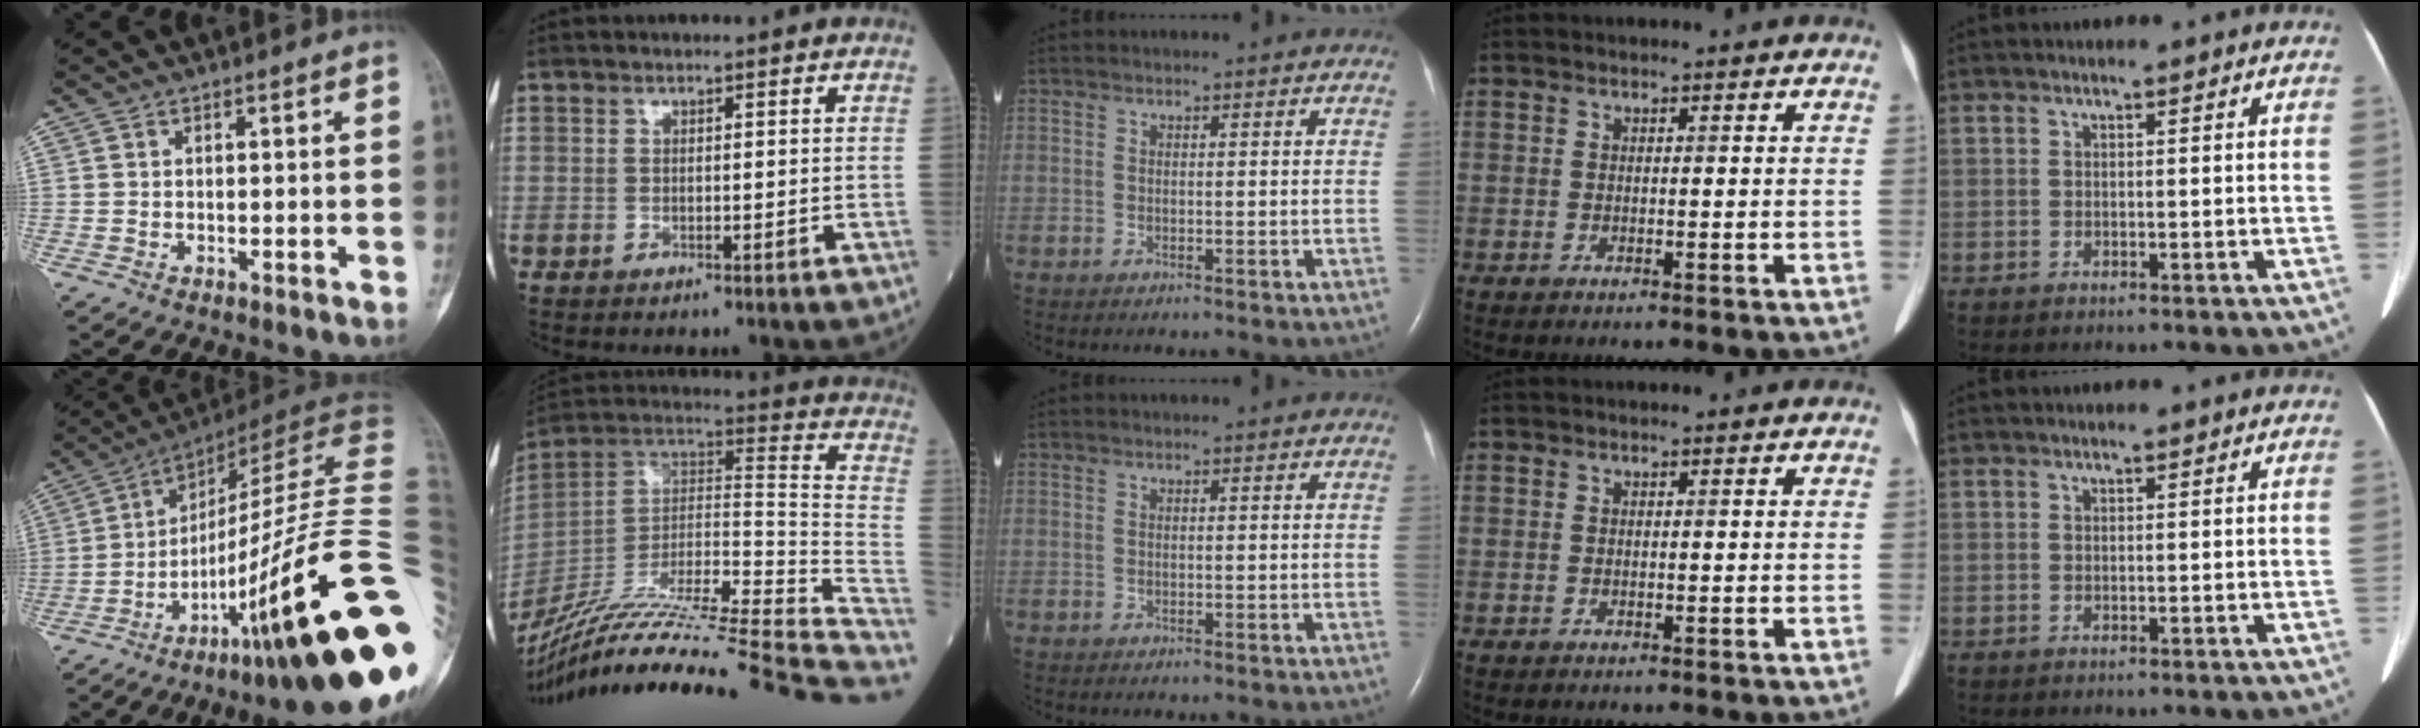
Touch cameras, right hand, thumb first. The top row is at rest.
{"thumb": {"total": 35.0, "force": [-8.6, 6.1, 33.3], "torque": [-0.425, 0.036, -0.140]}, "index": {"total": 36.1, "force": [-29.8, 0.5, 20.3], "torque": [-0.244, -0.035, -0.453]}}